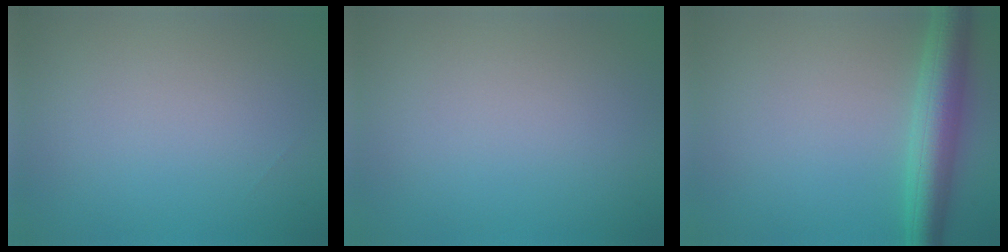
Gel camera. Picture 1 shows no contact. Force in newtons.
{"total": 0.0}
{"total": 5.2, "press": 5.2, "slide": 0.2}